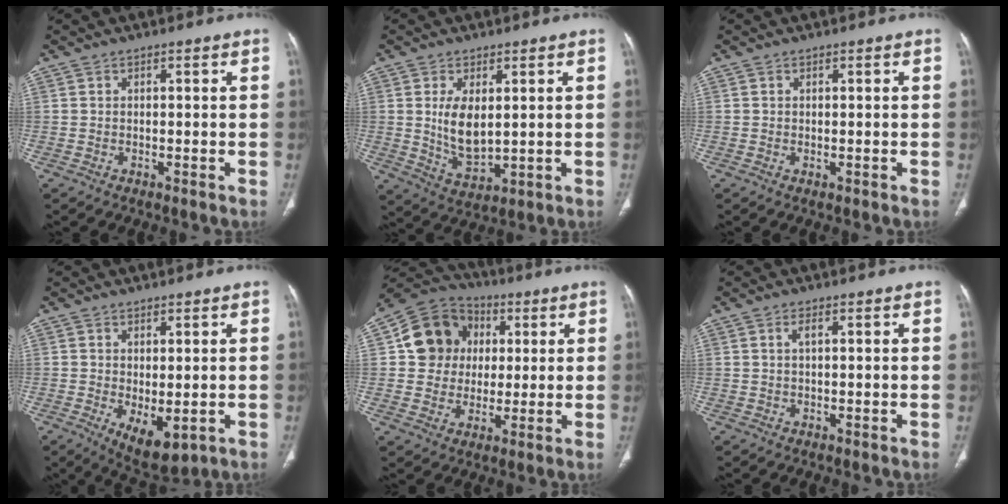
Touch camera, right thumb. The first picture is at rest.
{"total": 7.8, "force": [1.3, 4.0, 6.6], "torque": [-0.115, -0.024, 0.038]}
{"total": 0.0}
{"total": 6.9, "force": [-1.6, 3.3, 5.9], "torque": [-0.085, -0.015, -0.006]}
{"total": 13.1, "force": [2.5, 11.7, 5.4], "torque": [-0.063, 0.007, 0.037]}
{"total": 1.2, "force": [0.3, 0.3, 1.1], "torque": [-0.026, 0.003, 0.007]}